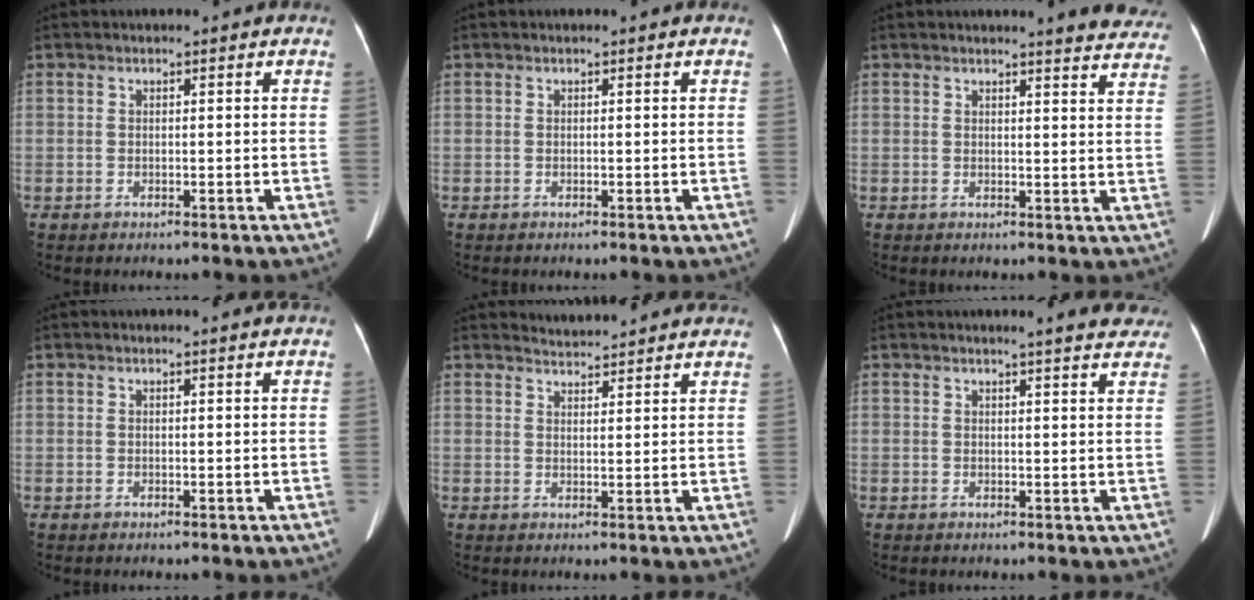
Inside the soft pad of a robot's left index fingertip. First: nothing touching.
{"total": 0.0}
{"total": 9.6, "force": [9.1, 1.0, 2.7], "torque": [-0.007, -0.034, 0.074]}
{"total": 0.9, "force": [0.9, -0.2, 0.1], "torque": [-0.010, -0.006, 0.009]}
{"total": 5.7, "force": [5.6, 0.1, 0.4], "torque": [-0.014, 0.014, 0.066]}
{"total": 7.7, "force": [7.0, 0.8, 3.2], "torque": [-0.025, -0.003, 0.060]}